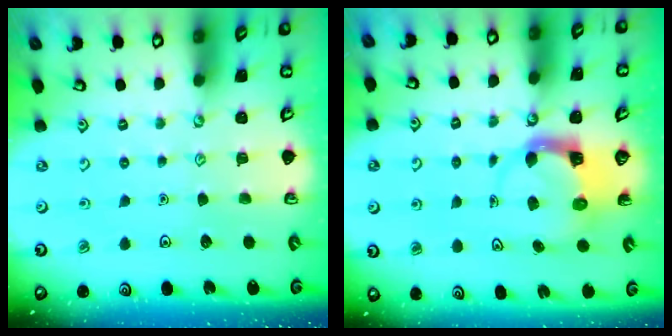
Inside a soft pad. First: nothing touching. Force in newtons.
{"total": 3.8, "press": 3.8, "slide": 0.5}